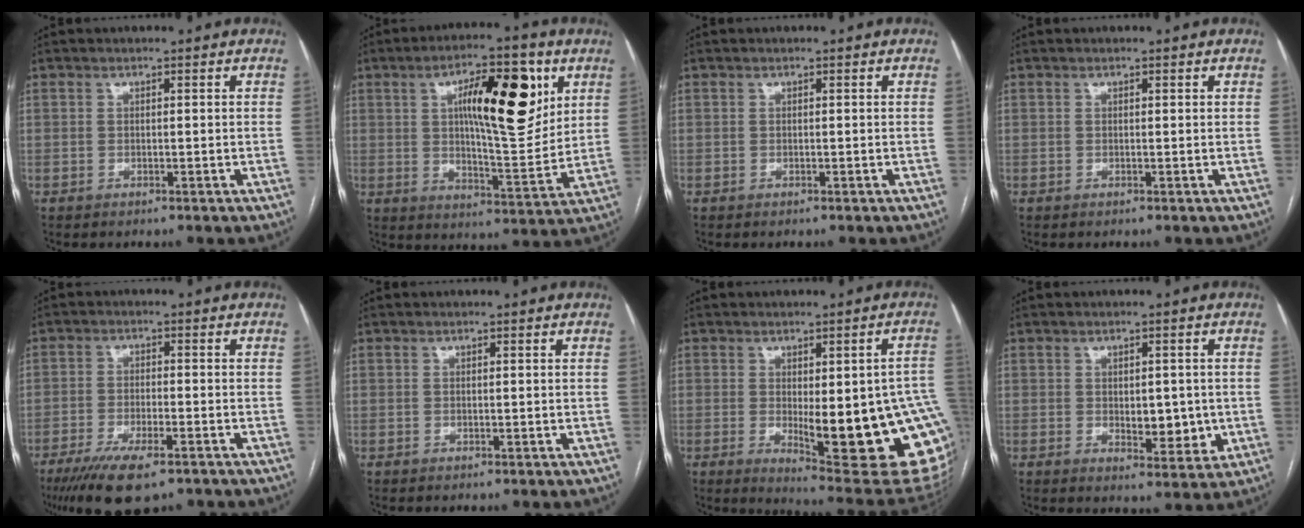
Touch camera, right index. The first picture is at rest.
{"total": 15.9, "force": [5.5, 4.2, 14.3], "torque": [-0.220, 0.009, 0.088]}
{"total": 0.0}
{"total": 0.0}
{"total": 10.6, "force": [-7.3, 2.6, 7.2], "torque": [-0.121, -0.021, -0.116]}
{"total": 0.0}
{"total": 21.2, "force": [-3.3, 4.2, 20.5], "torque": [-0.172, -0.009, -0.021]}
{"total": 5.7, "force": [-0.4, 2.7, 5.0], "torque": [-0.065, -0.006, 0.005]}